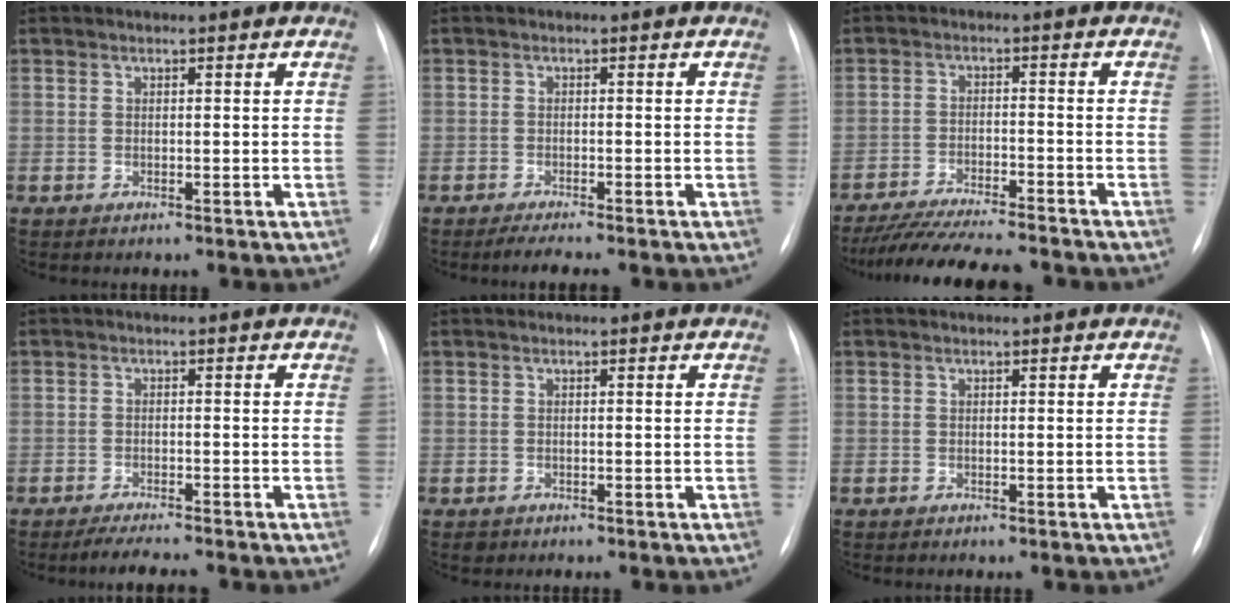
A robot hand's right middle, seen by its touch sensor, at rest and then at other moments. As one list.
[{"total": 2.9, "force": [-2.4, 0.0, 1.6], "torque": [-0.031, -0.008, -0.037]}, {"total": 14.2, "force": [-12.7, 1.2, 6.3], "torque": [-0.103, -0.018, -0.193]}, {"total": 4.3, "force": [-3.7, 0.1, 2.1], "torque": [-0.036, -0.014, -0.059]}, {"total": 0.9, "force": [-0.7, 0.7, 0.1], "torque": [-0.005, 0.002, -0.008]}, {"total": 0.0}]